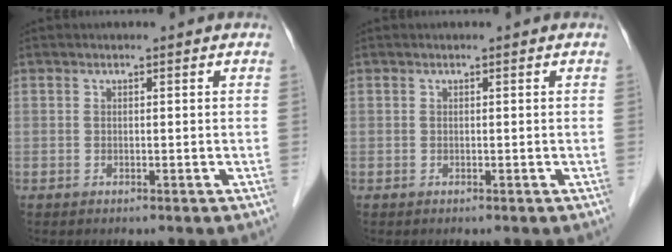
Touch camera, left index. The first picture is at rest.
{"total": 0.0}